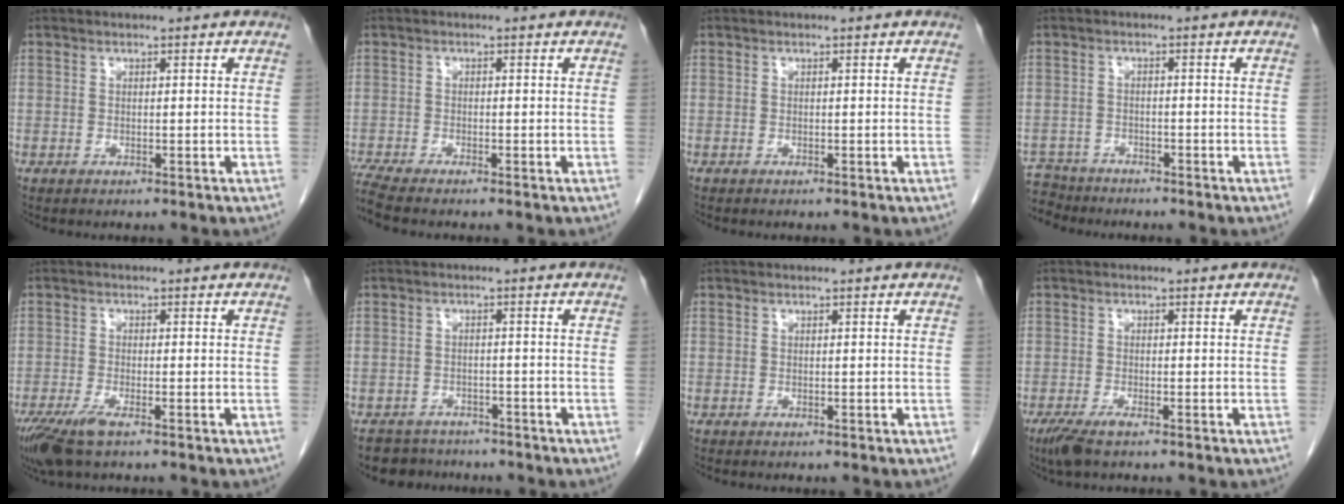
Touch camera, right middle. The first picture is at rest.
{"total": 3.5, "force": [-3.2, -0.6, 1.2], "torque": [-0.036, -0.015, -0.064]}
{"total": 0.0}
{"total": 5.2, "force": [-5.0, 1.6, -0.5], "torque": [0.007, -0.006, -0.091]}
{"total": 5.2, "force": [-3.4, 0.9, 3.8], "torque": [-0.079, -0.016, -0.062]}
{"total": 5.3, "force": [-4.7, 2.5, 0.0], "torque": [0.008, 0.002, -0.070]}
{"total": 0.0}
{"total": 3.1, "force": [-2.2, 0.5, 2.2], "torque": [-0.046, -0.008, -0.042]}